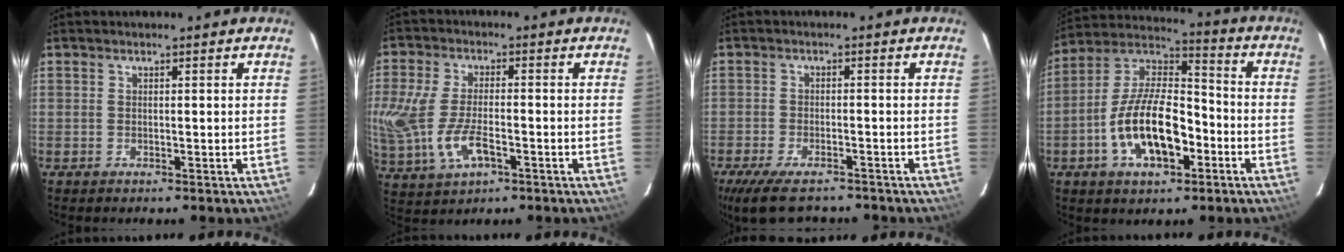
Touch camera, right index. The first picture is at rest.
{"total": 14.6, "force": [-3.2, 7.0, 12.5], "torque": [-0.278, -0.018, -0.052]}
{"total": 11.1, "force": [-8.8, 3.9, 5.6], "torque": [-0.132, -0.031, -0.149]}
{"total": 16.5, "force": [-5.7, 7.6, 13.4], "torque": [-0.264, 0.011, -0.099]}